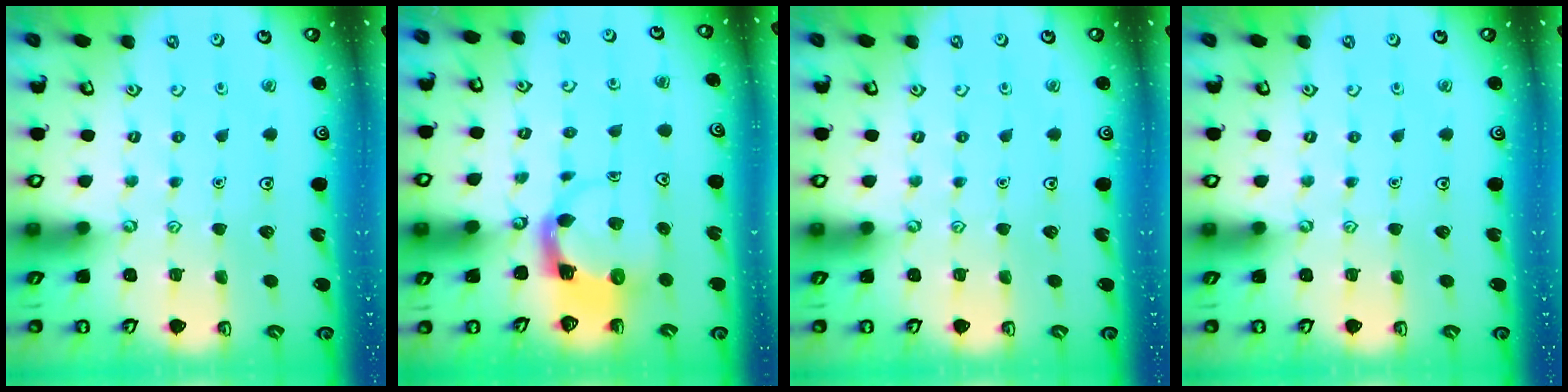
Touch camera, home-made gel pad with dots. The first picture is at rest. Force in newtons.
{"total": 3.9, "press": 3.9, "slide": 0.6}
{"total": 0.0}
{"total": 0.0}